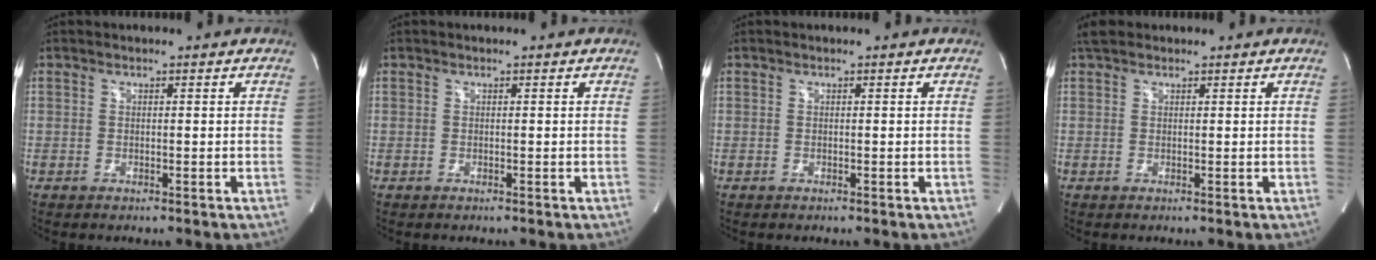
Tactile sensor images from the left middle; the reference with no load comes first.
{"total": 0.0}
{"total": 0.0}
{"total": 1.9, "force": [1.5, 1.0, 0.5], "torque": [-0.014, 0.017, 0.024]}